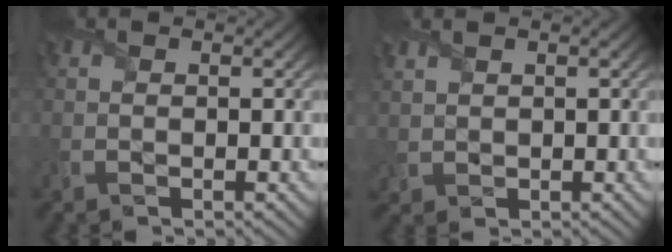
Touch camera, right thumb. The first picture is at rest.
{"total": 1.4, "force": [1.1, 0.6, 0.5], "torque": [-0.021, 0.001, 0.027]}